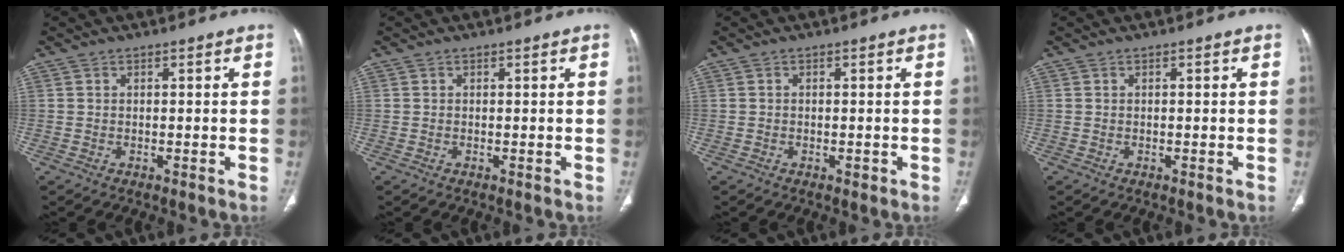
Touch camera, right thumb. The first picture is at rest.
{"total": 0.0}
{"total": 0.7, "force": [-0.3, 0.5, 0.4], "torque": [-0.005, 0.000, -0.005]}
{"total": 0.0}